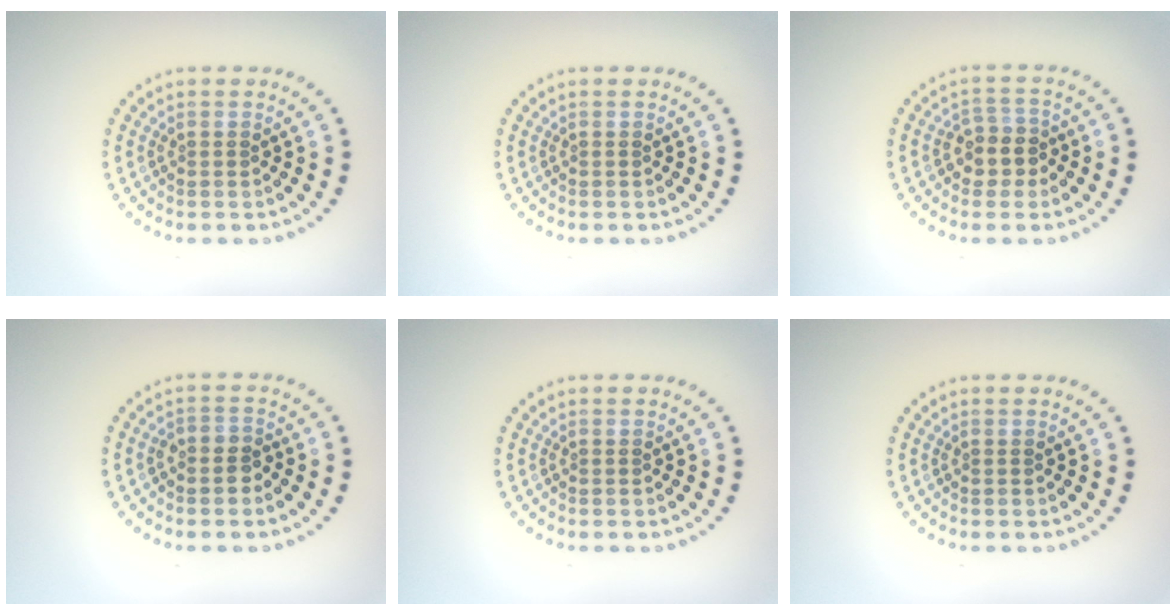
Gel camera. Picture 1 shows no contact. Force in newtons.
{"total": 0.0}
{"total": 2.7, "press": 2.4, "slide": 1.1}
{"total": 1.9, "press": 1.7, "slide": 0.8}
{"total": 0.0}
{"total": 0.0}